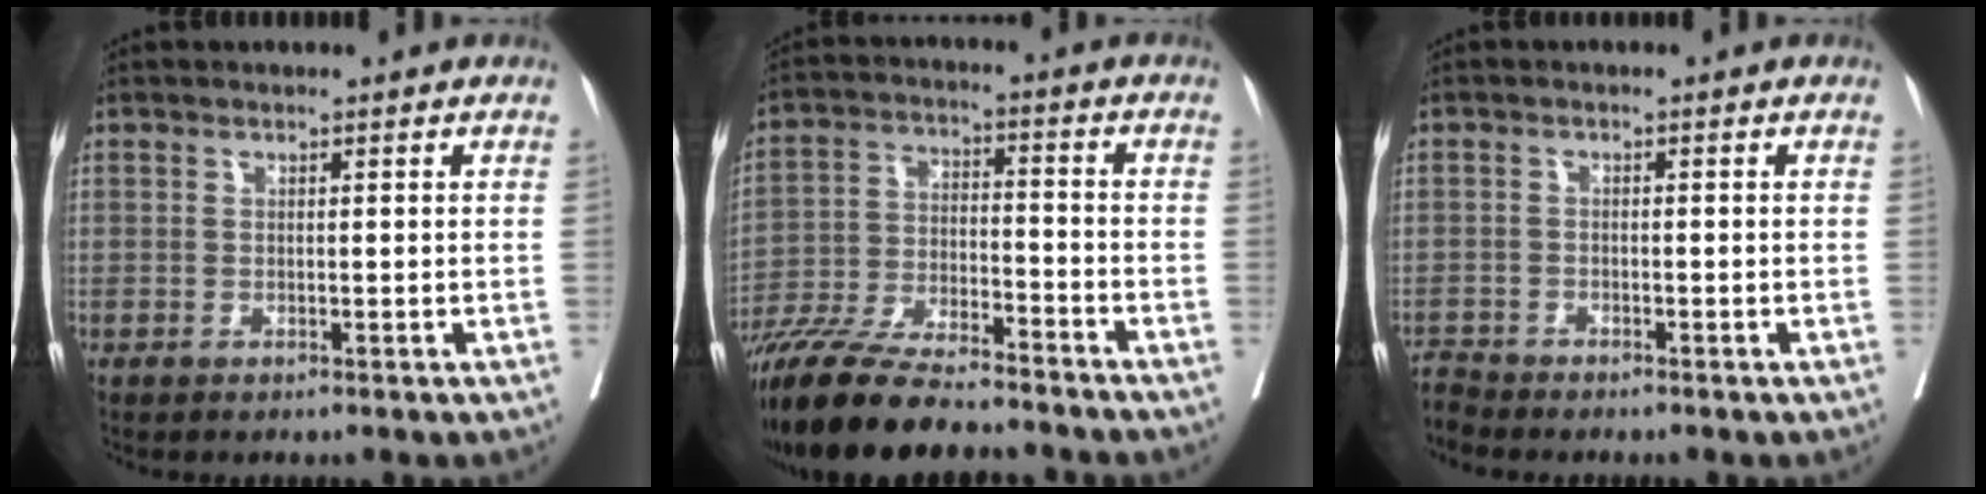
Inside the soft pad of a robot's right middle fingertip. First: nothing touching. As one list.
[{"total": 19.1, "force": [-16.5, 2.8, 9.4], "torque": [-0.194, -0.034, -0.282]}, {"total": 2.1, "force": [-2.1, -0.4, -0.5], "torque": [0.011, -0.013, -0.039]}]